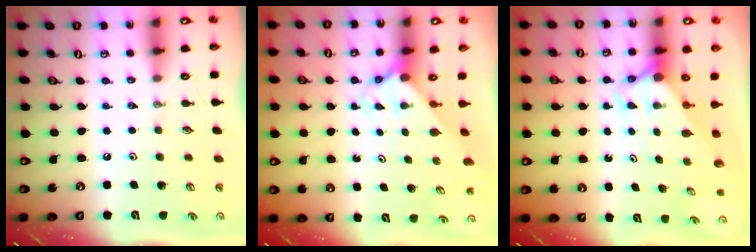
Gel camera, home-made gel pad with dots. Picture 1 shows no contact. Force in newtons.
{"total": 1.6, "press": 1.6, "slide": 0.1}
{"total": 2.6, "press": 2.6, "slide": 0.1}